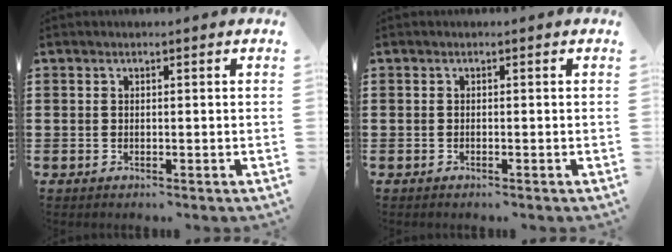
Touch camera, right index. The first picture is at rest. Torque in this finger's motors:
{"motor_torque": [0.18, -0.17, 0.01, 0.02]}